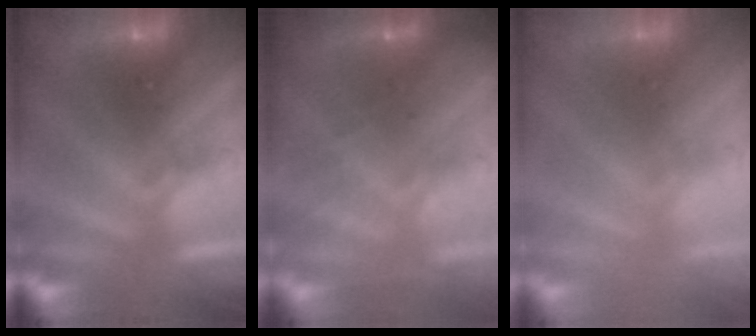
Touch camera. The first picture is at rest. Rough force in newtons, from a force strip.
{"total": 7.6}
{"total": 3.3}